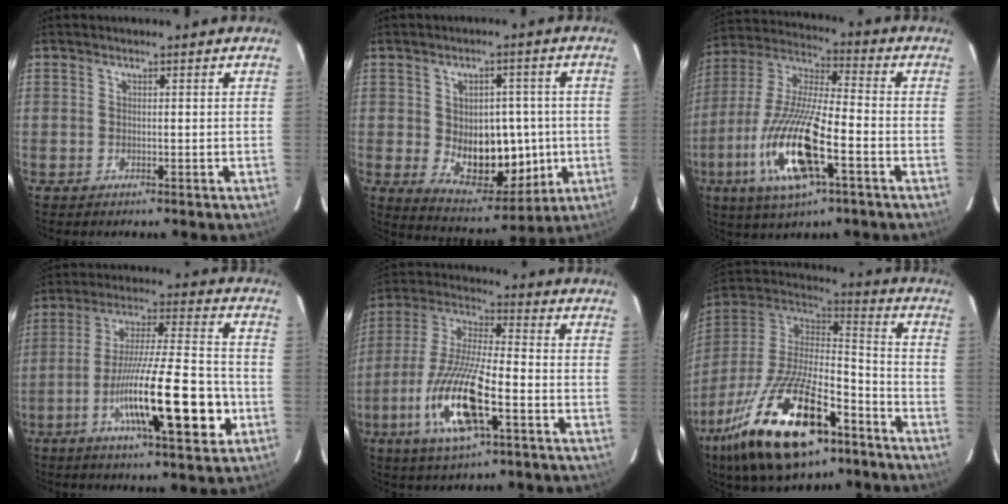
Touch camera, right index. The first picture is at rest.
{"total": 12.2, "force": [-0.9, 7.2, 9.8], "torque": [-0.137, 0.005, 0.007]}
{"total": 17.7, "force": [-6.5, 3.4, 16.1], "torque": [-0.341, -0.016, -0.117]}
{"total": 18.5, "force": [-6.1, 2.2, 17.4], "torque": [-0.288, -0.006, -0.094]}
{"total": 15.5, "force": [-5.8, 2.9, 14.1], "torque": [-0.295, -0.015, -0.104]}
{"total": 24.8, "force": [-15.0, 8.2, 18.0], "torque": [-0.357, -0.019, -0.263]}